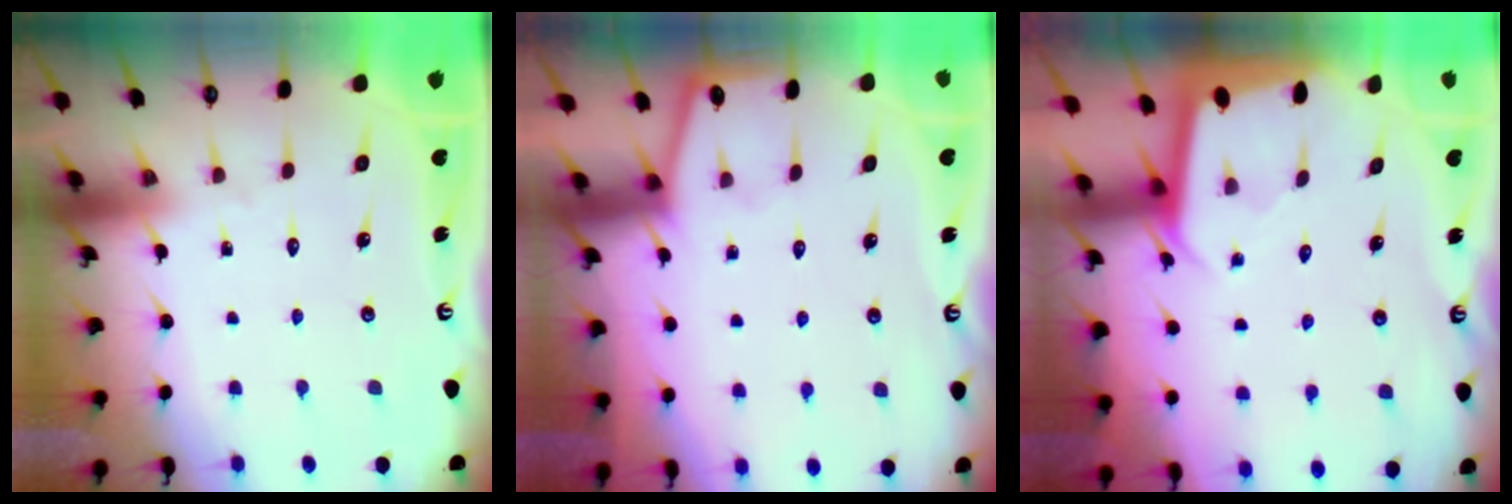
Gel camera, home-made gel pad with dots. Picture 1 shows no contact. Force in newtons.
{"total": 1.8, "press": 1.8, "slide": 0.1}
{"total": 2.0, "press": 2.0, "slide": 0.1}